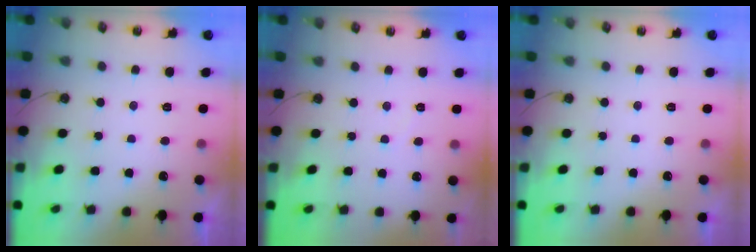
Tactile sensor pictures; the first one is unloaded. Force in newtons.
{"total": 2.8, "press": 2.8, "slide": 0.4}
{"total": 0.0}